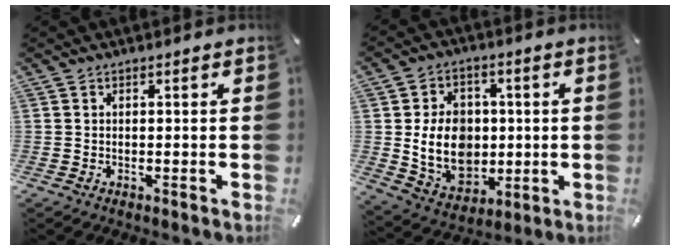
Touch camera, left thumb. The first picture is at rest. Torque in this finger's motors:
{"motor_torque": [0.26, 0.99, 1.04, -0.63, 0.43]}